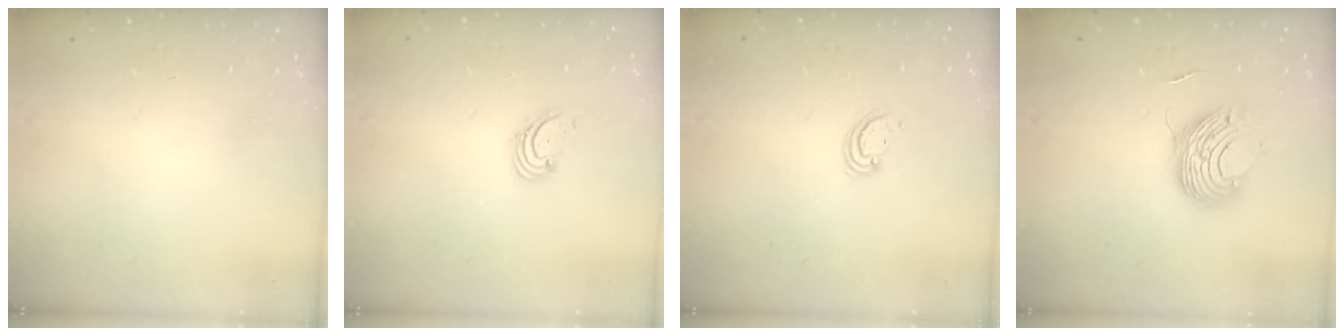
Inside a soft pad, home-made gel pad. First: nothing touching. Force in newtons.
{"total": 1.6, "press": 1.6, "slide": 0.2}
{"total": 2.5, "press": 2.5, "slide": 0.2}
{"total": 9.3, "press": 9.3, "slide": 0.6}